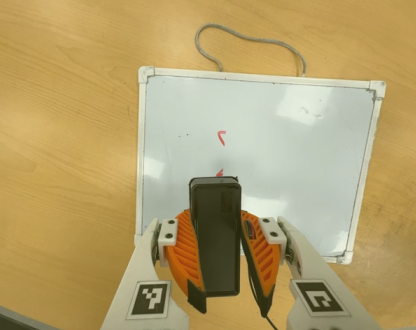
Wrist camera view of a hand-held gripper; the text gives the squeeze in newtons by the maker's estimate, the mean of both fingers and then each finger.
{"total": 9.3, "left": 7.7, "right": 11.0}